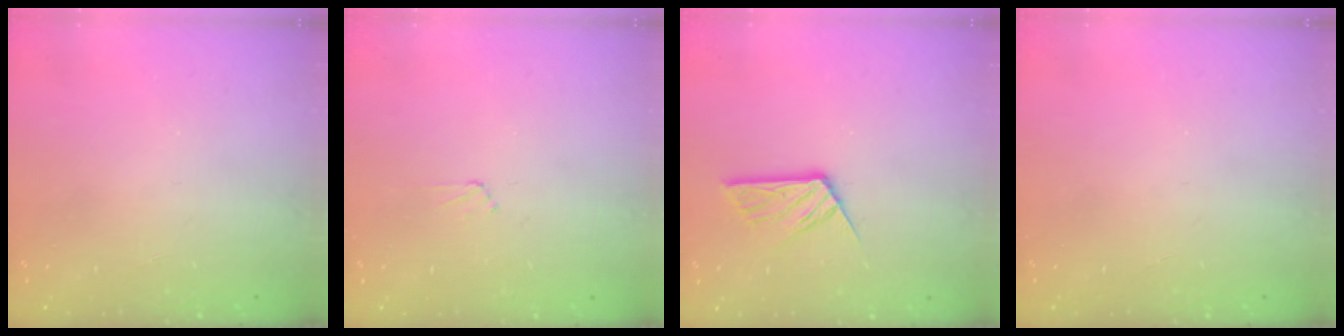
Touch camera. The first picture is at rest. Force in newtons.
{"total": 2.7, "press": 2.6, "slide": 0.4}
{"total": 9.9, "press": 9.9, "slide": 0.7}
{"total": 0.0}